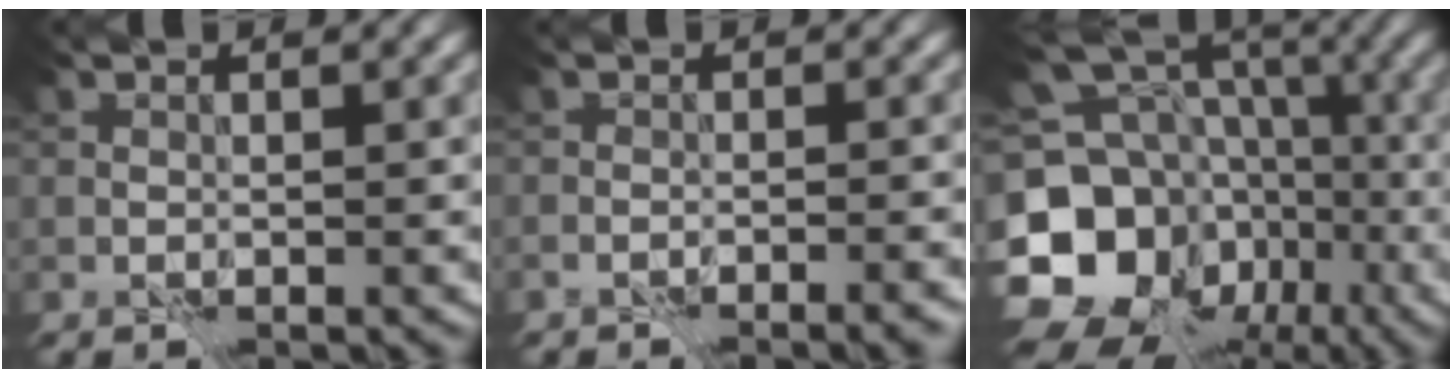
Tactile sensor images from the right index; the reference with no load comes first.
{"total": 2.9, "force": [-2.5, 0.4, 1.5], "torque": [-0.026, 0.001, -0.038]}
{"total": 16.5, "force": [-5.5, 13.8, 7.1], "torque": [-0.173, -0.009, -0.084]}